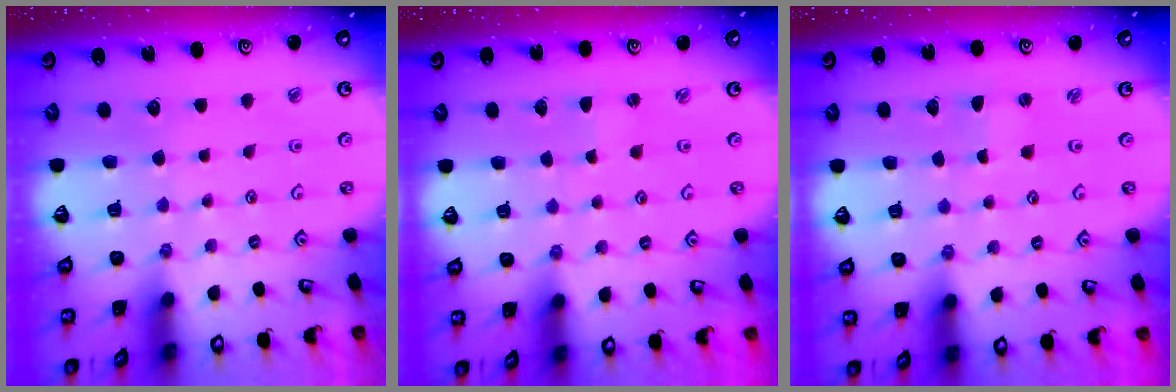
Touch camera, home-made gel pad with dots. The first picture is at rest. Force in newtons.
{"total": 1.4, "press": 1.4, "slide": 0.3}
{"total": 0.0}